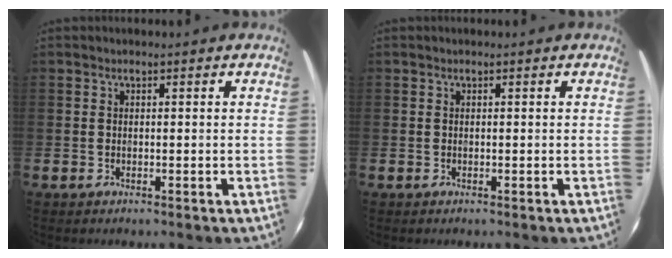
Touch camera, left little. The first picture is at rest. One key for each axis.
{"total": 0.0}